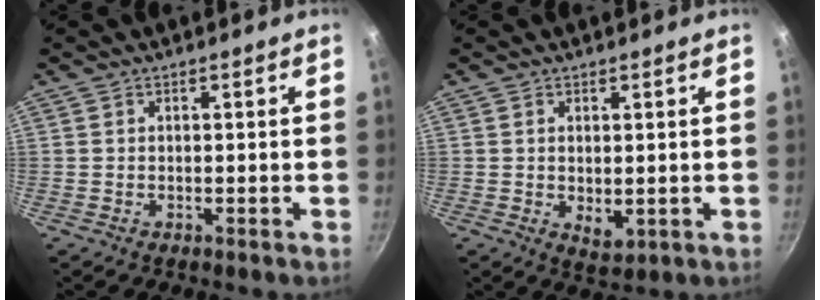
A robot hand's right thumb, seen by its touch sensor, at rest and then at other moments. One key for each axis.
{"total": 3.5, "fx": 0.1, "fy": 1.9, "fz": 3.0, "tx": -0.046, "ty": -0.013, "tz": 0.006}